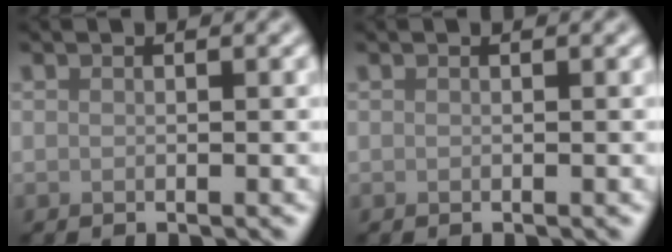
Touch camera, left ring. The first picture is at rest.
{"total": 0.0}